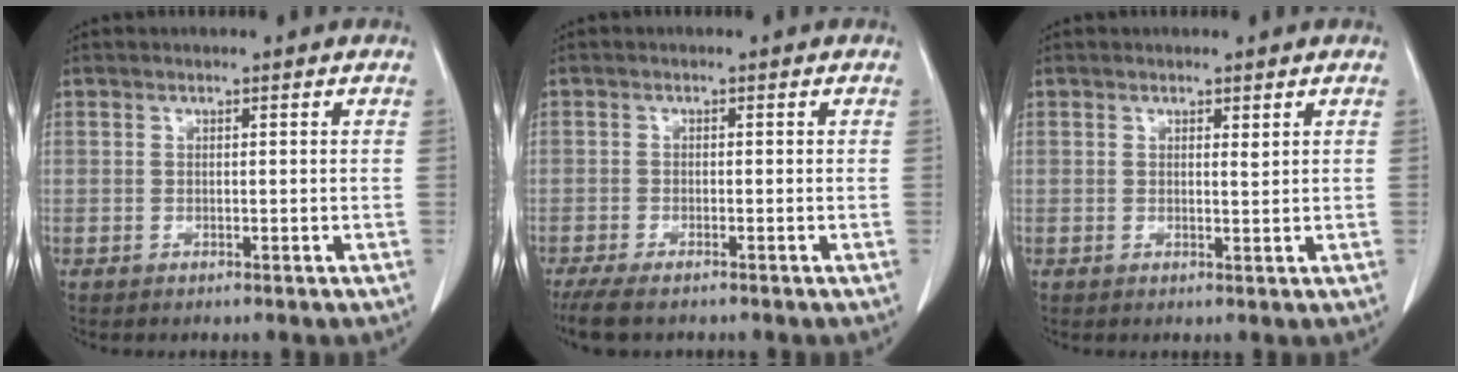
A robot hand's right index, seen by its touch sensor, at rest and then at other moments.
{"total": 5.2, "force": [-4.2, 1.5, 2.8], "torque": [-0.053, -0.014, -0.068]}
{"total": 0.7, "force": [0.5, 0.1, 0.5], "torque": [-0.013, -0.006, 0.008]}